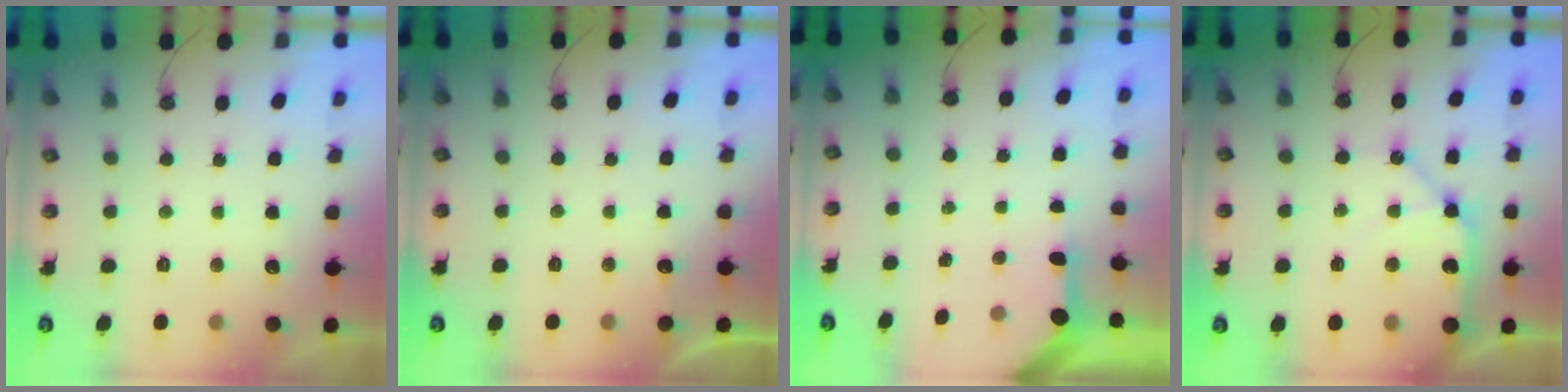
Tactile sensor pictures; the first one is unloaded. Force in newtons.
{"total": 2.5, "press": 2.5, "slide": 0.3}
{"total": 3.1, "press": 3.1, "slide": 0.2}
{"total": 12.4, "press": 12.3, "slide": 1.6}